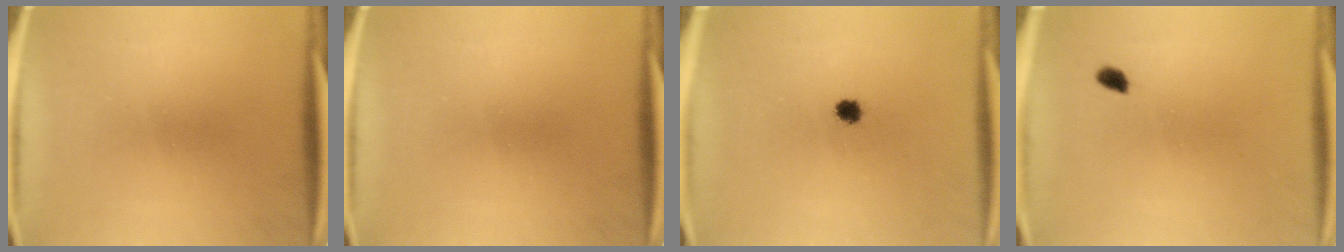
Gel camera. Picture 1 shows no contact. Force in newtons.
{"total": 0.0}
{"total": 2.4}
{"total": 1.5}